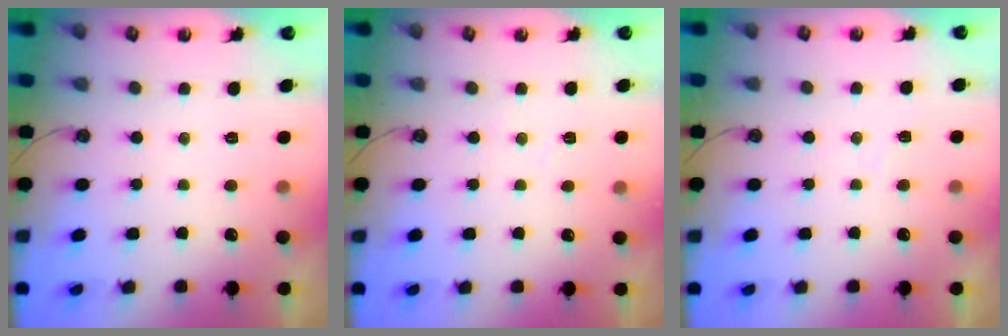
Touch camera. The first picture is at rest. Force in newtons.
{"total": 2.9, "press": 2.9, "slide": 0.5}
{"total": 3.8, "press": 3.8, "slide": 0.5}